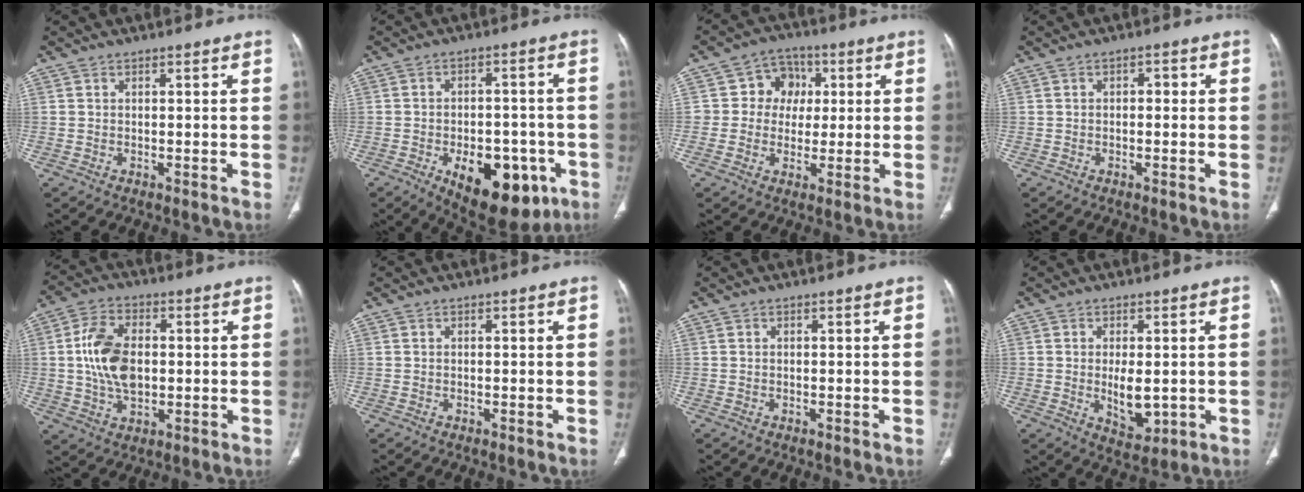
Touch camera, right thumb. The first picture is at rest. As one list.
[{"total": 16.5, "force": [-6.8, 9.2, 11.9], "torque": [-0.138, 0.020, -0.080]}, {"total": 7.9, "force": [1.2, 7.2, 3.0], "torque": [0.006, 0.011, 0.011]}, {"total": 1.5, "force": [0.0, 1.0, 1.2], "torque": [-0.006, 0.006, -0.006]}, {"total": 11.7, "force": [0.5, 7.3, 9.2], "torque": [-0.167, 0.005, 0.014]}, {"total": 0.0}, {"total": 0.0}, {"total": 6.5, "force": [-0.5, 3.4, 5.5], "torque": [-0.076, -0.013, 0.005]}]